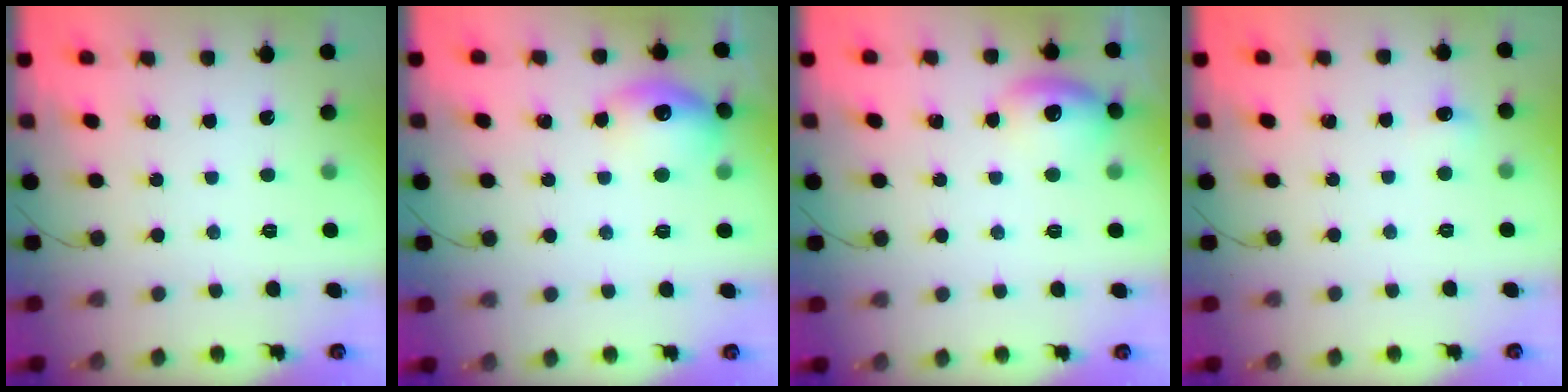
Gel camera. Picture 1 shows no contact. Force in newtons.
{"total": 12.8, "press": 12.8, "slide": 0.9}
{"total": 10.0, "press": 9.9, "slide": 1.3}
{"total": 5.1, "press": 4.9, "slide": 1.6}